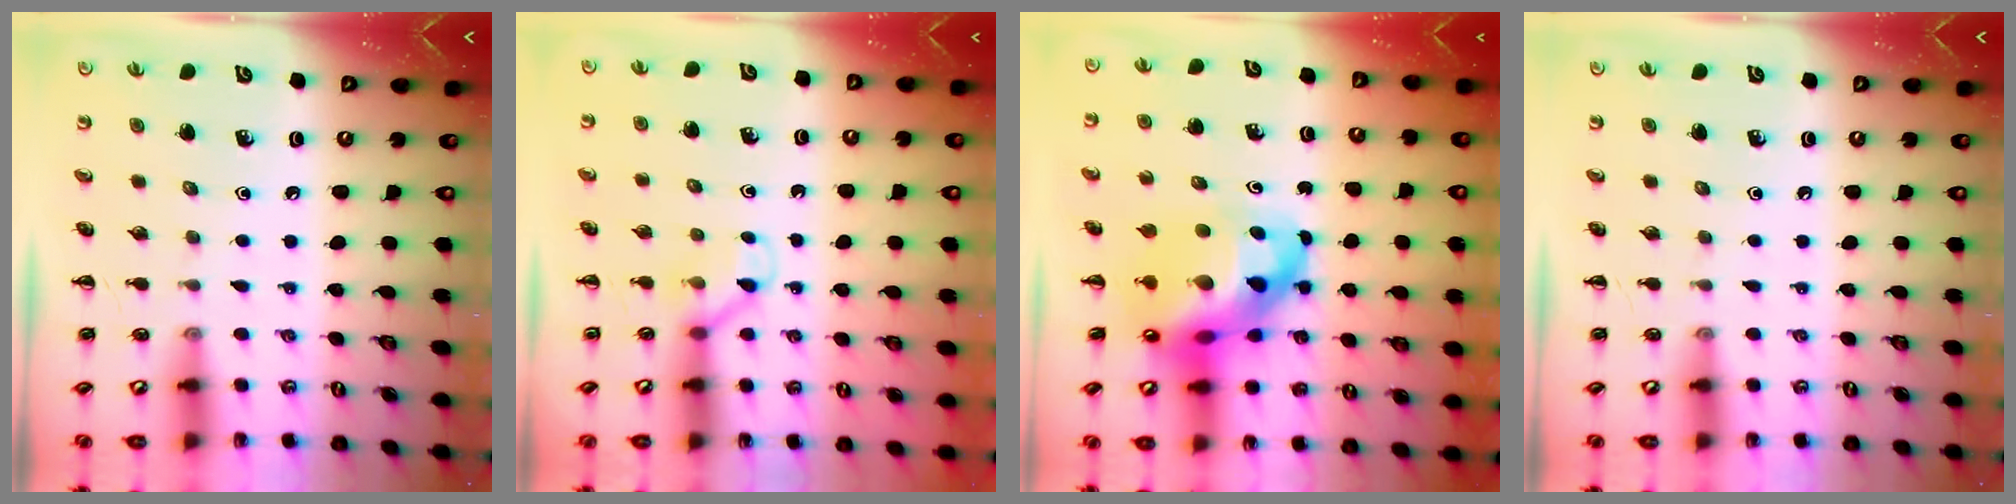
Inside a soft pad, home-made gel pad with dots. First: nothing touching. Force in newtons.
{"total": 4.5, "press": 4.2, "slide": 1.5}
{"total": 13.8, "press": 13.3, "slide": 3.7}
{"total": 0.0}